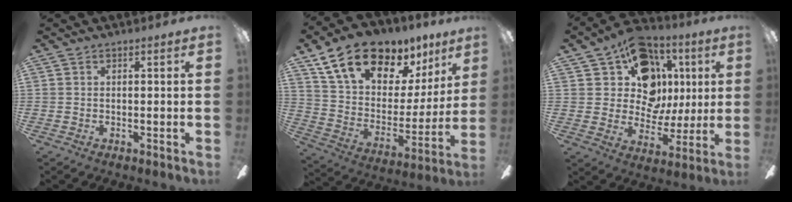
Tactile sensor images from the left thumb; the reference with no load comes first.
{"total": 19.4, "force": [13.5, 10.0, 9.7], "torque": [-0.169, -0.082, 0.245]}
{"total": 17.4, "force": [7.0, 13.3, 8.8], "torque": [-0.132, -0.022, 0.136]}